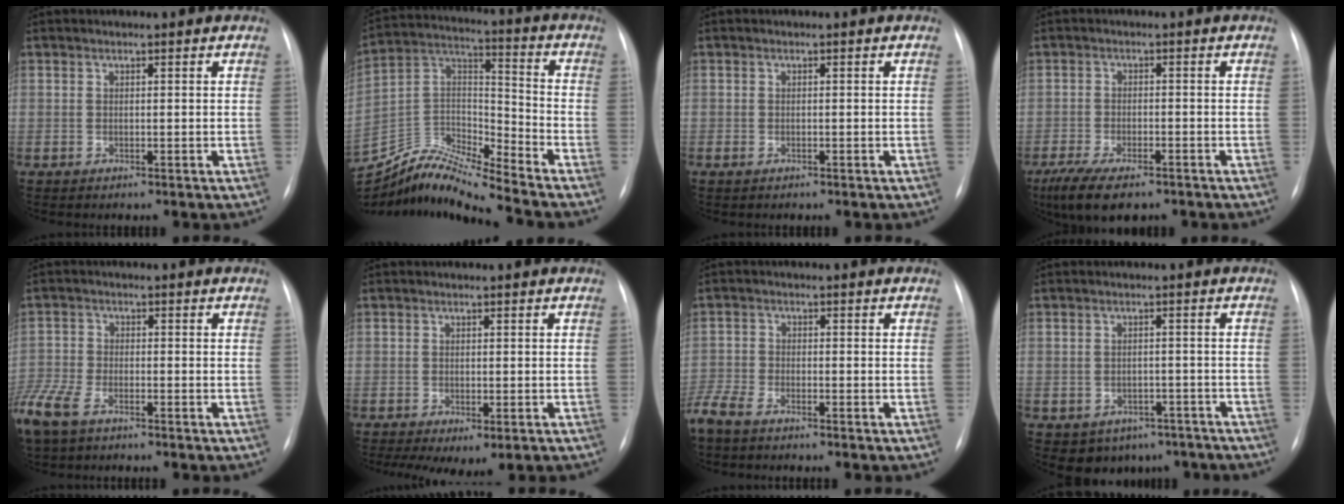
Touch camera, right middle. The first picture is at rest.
{"total": 14.9, "force": [-14.4, -0.5, 3.9], "torque": [-0.071, 0.040, -0.274]}
{"total": 0.6, "force": [-0.4, 0.4, 0.3], "torque": [-0.007, 0.001, -0.005]}
{"total": 9.4, "force": [-6.7, 3.1, 5.7], "torque": [-0.099, -0.017, -0.106]}
{"total": 9.6, "force": [-6.5, 4.2, 5.7], "torque": [-0.142, -0.012, -0.127]}
{"total": 6.0, "force": [-3.6, 2.4, 4.1], "torque": [-0.057, -0.011, -0.053]}
{"total": 7.0, "force": [-5.7, 2.0, 3.5], "torque": [-0.076, -0.009, -0.110]}
{"total": 7.3, "force": [-5.1, 5.0, 1.6], "torque": [-0.016, 0.020, -0.057]}